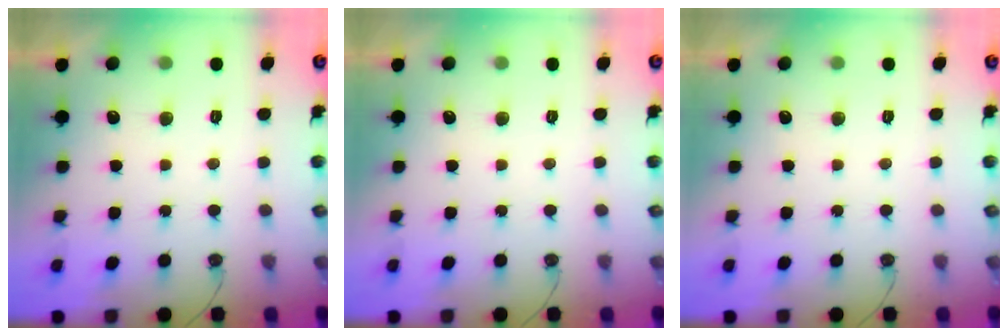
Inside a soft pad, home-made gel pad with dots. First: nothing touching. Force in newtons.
{"total": 0.0}
{"total": 0.0}